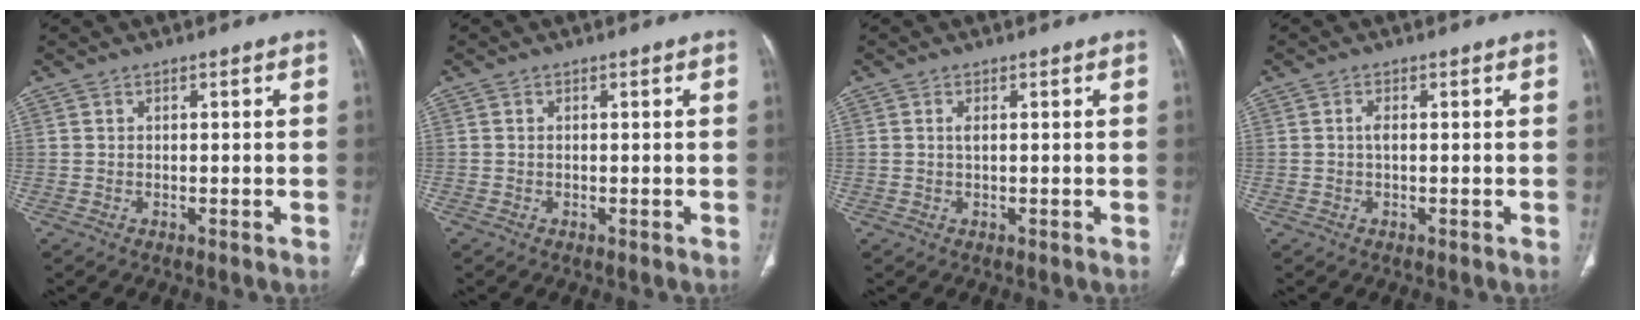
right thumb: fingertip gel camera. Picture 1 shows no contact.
{"total": 0.0}
{"total": 1.0, "force": [0.2, 0.3, 0.9], "torque": [-0.021, -0.001, 0.004]}
{"total": 1.2, "force": [0.0, 0.5, 1.1], "torque": [-0.023, 0.001, 0.000]}